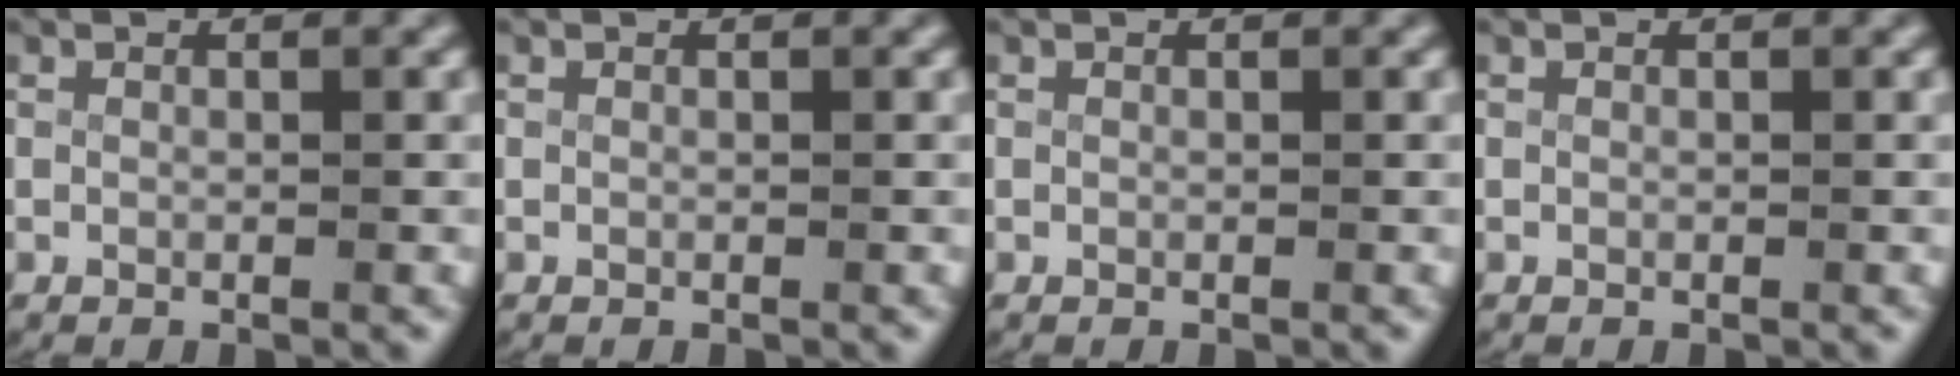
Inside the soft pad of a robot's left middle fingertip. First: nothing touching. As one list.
[{"total": 0.0}, {"total": 0.0}, {"total": 0.0}]